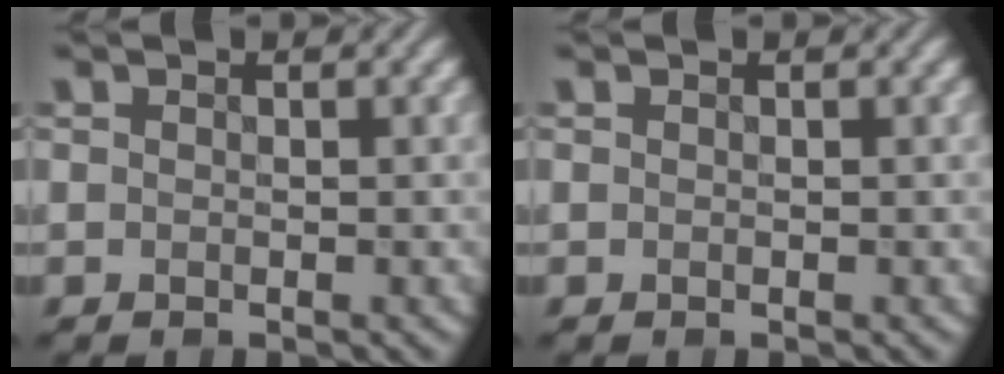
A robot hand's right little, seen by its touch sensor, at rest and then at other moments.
{"total": 0.0}